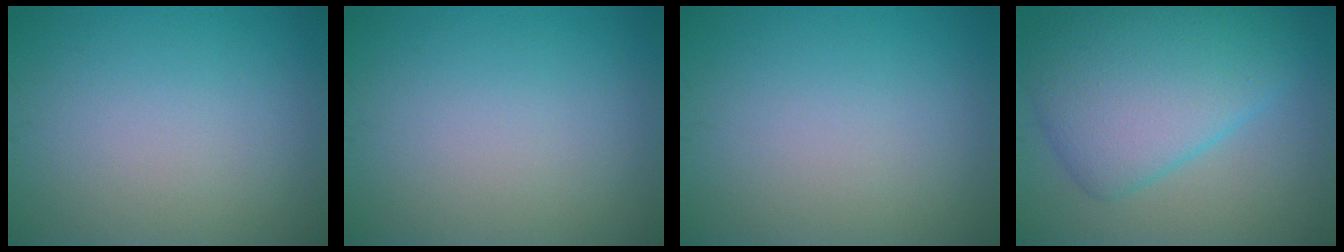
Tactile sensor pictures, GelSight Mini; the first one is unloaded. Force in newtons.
{"total": 0.0}
{"total": 0.0}
{"total": 7.8, "press": 7.8, "slide": 0.2}